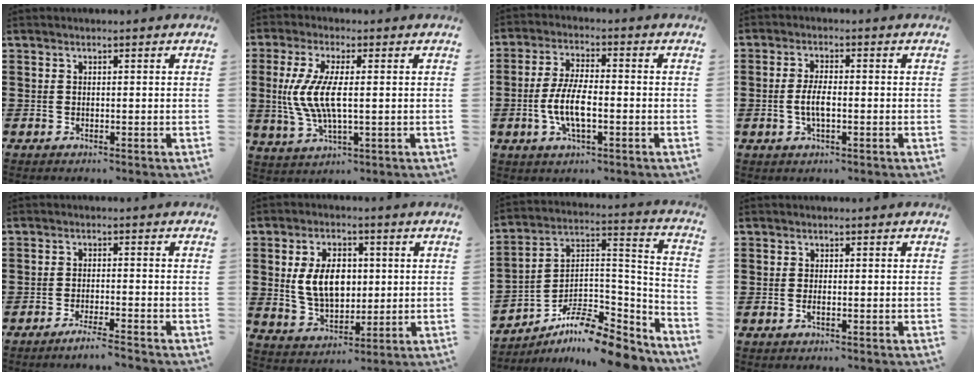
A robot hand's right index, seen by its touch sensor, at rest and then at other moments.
{"total": 8.0, "force": [0.0, 2.5, 7.6], "torque": [-0.174, -0.009, -0.009]}
{"total": 7.2, "force": [-1.8, 2.5, 6.5], "torque": [-0.145, -0.007, -0.040]}
{"total": 3.8, "force": [-0.7, 1.3, 3.5], "torque": [-0.077, -0.001, -0.019]}
{"total": 2.9, "force": [-2.6, -0.4, 1.2], "torque": [-0.018, 0.000, -0.050]}
{"total": 8.4, "force": [1.0, 5.3, 6.4], "torque": [-0.137, 0.010, 0.014]}
{"total": 10.1, "force": [-8.5, 2.5, 5.0], "torque": [-0.086, 0.015, -0.166]}
{"total": 0.8, "force": [-0.3, 0.2, 0.7], "torque": [-0.013, -0.003, -0.005]}